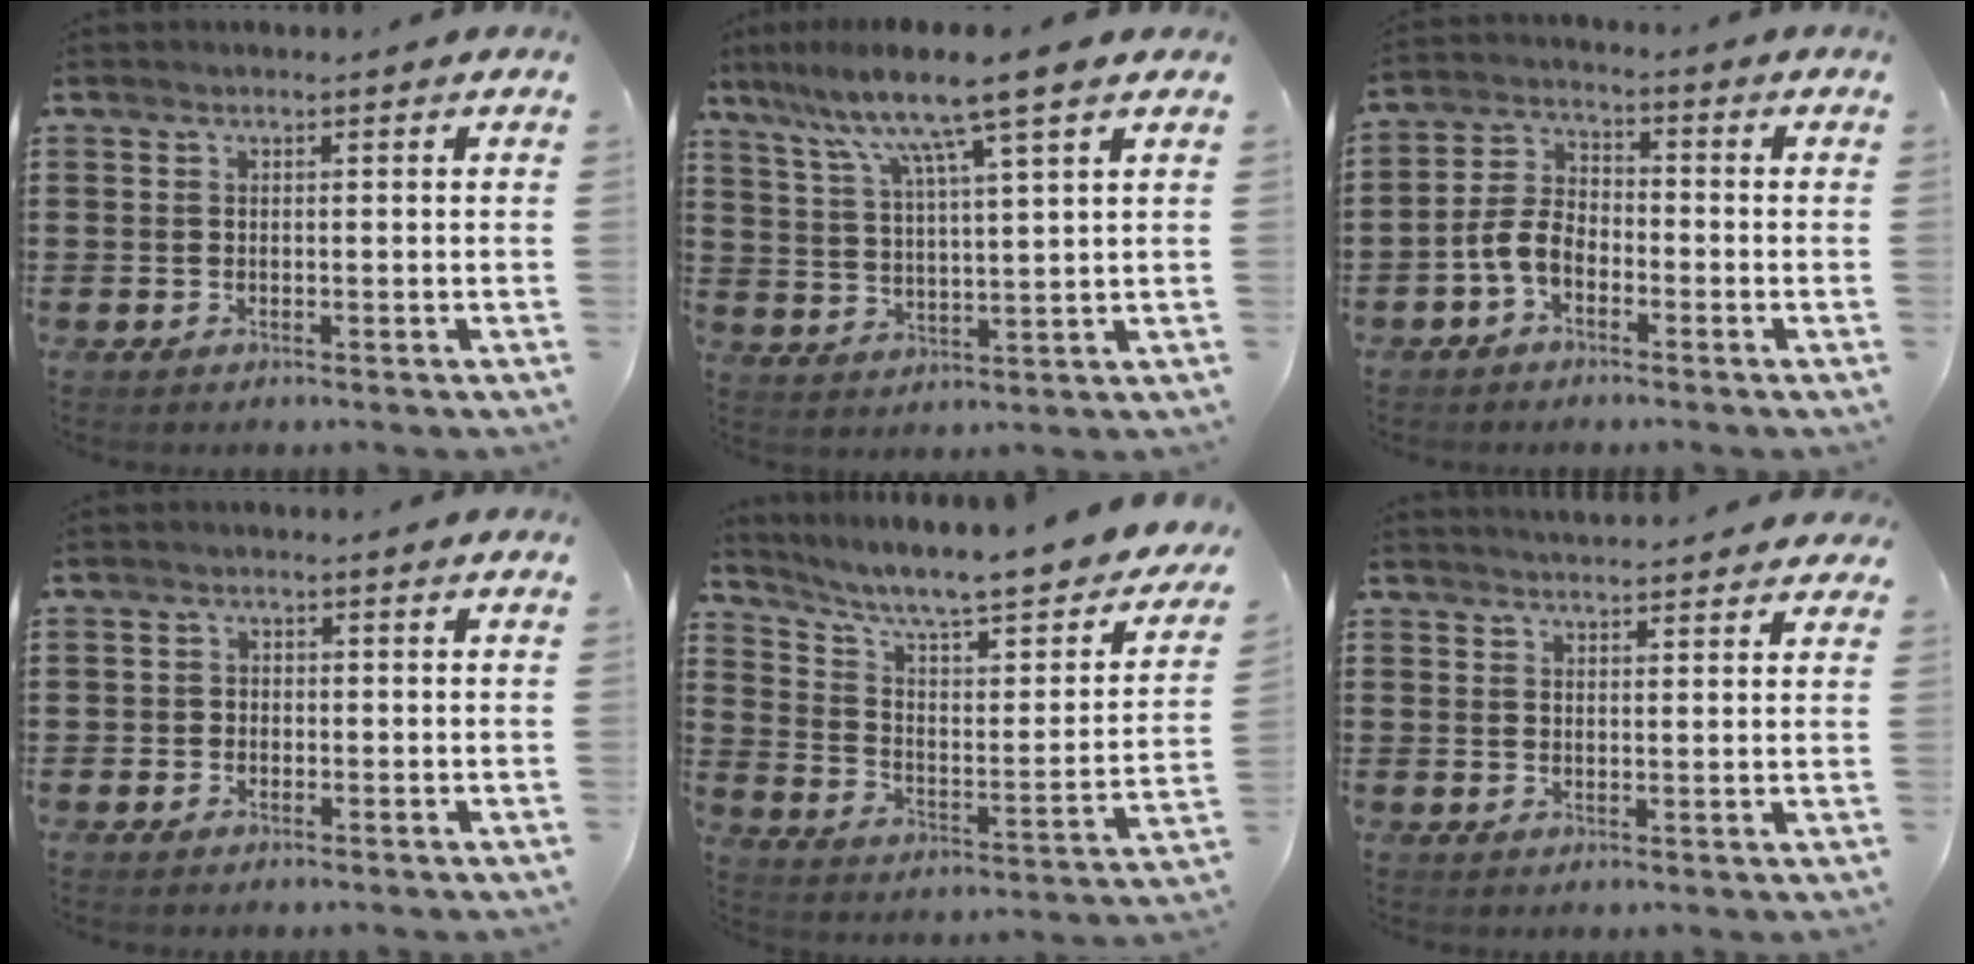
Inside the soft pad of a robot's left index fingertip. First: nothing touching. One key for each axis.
{"total": 9.0, "fx": 6.7, "fy": -0.5, "fz": 6.0, "tx": -0.138, "ty": -0.033, "tz": 0.108}
{"total": 5.0, "fx": -2.6, "fy": 2.8, "fz": 3.2, "tx": -0.084, "ty": 0.005, "tz": -0.057}
{"total": 1.0, "fx": -0.4, "fy": 0.9, "fz": 0.2, "tx": -0.006, "ty": 0.004, "tz": -0.009}
{"total": 7.8, "fx": 6.2, "fy": 1.1, "fz": 4.5, "tx": -0.107, "ty": -0.050, "tz": 0.099}
{"total": 2.7, "fx": 2.7, "fy": -0.2, "fz": 0.2, "tx": -0.012, "ty": -0.010, "tz": 0.049}